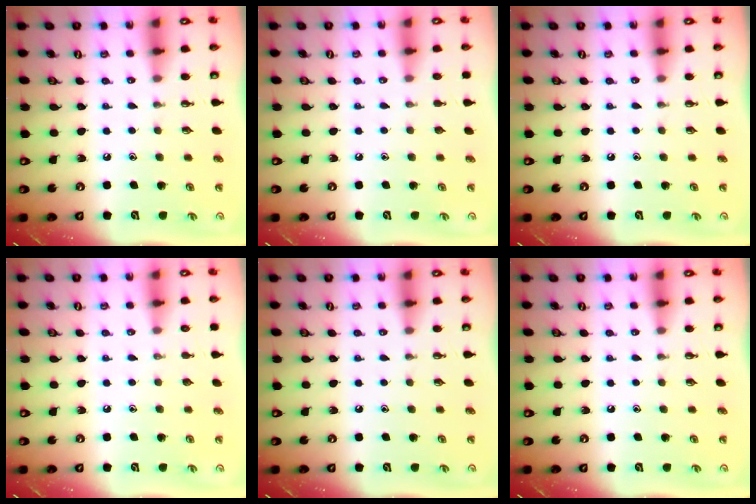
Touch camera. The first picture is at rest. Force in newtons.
{"total": 0.0}
{"total": 0.0}
{"total": 0.0}
{"total": 0.0}
{"total": 0.0}